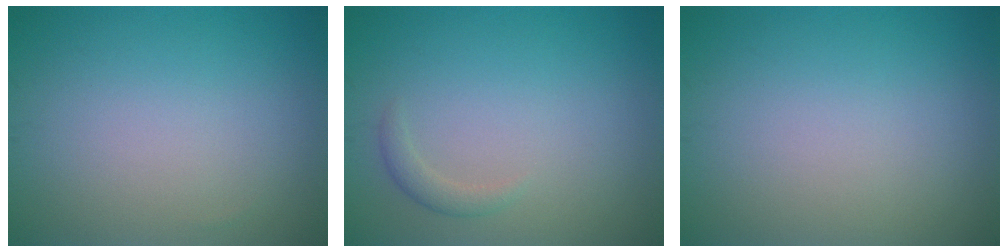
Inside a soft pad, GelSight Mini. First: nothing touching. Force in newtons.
{"total": 1.2, "press": 1.2, "slide": 0.1}
{"total": 0.0}